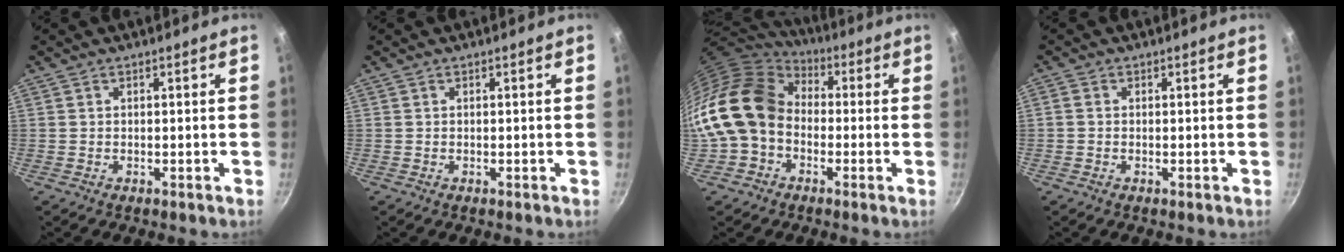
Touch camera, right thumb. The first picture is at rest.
{"total": 0.0}
{"total": 16.8, "force": [-1.7, 13.3, 10.1], "torque": [-0.169, 0.046, -0.048]}
{"total": 1.0, "force": [-0.1, 0.9, 0.5], "torque": [-0.009, 0.004, -0.005]}